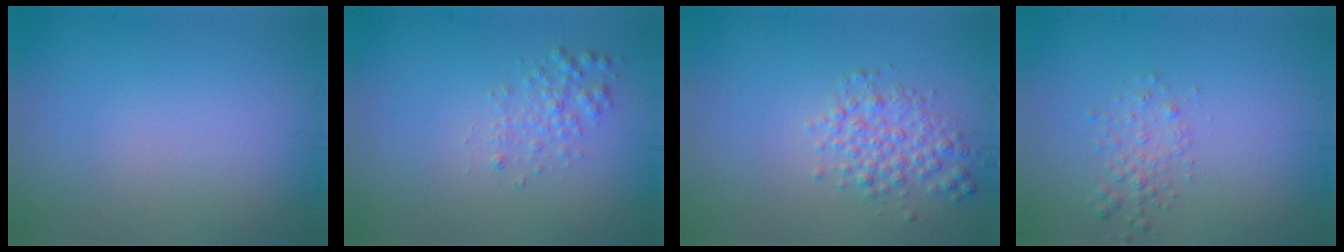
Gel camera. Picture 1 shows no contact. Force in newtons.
{"total": 1.7, "press": 1.7, "slide": 0.0}
{"total": 2.8, "press": 2.8, "slide": 0.1}
{"total": 1.6, "press": 1.6, "slide": 0.1}